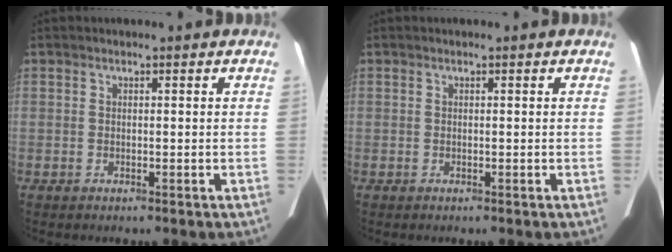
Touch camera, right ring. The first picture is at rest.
{"total": 0.0}